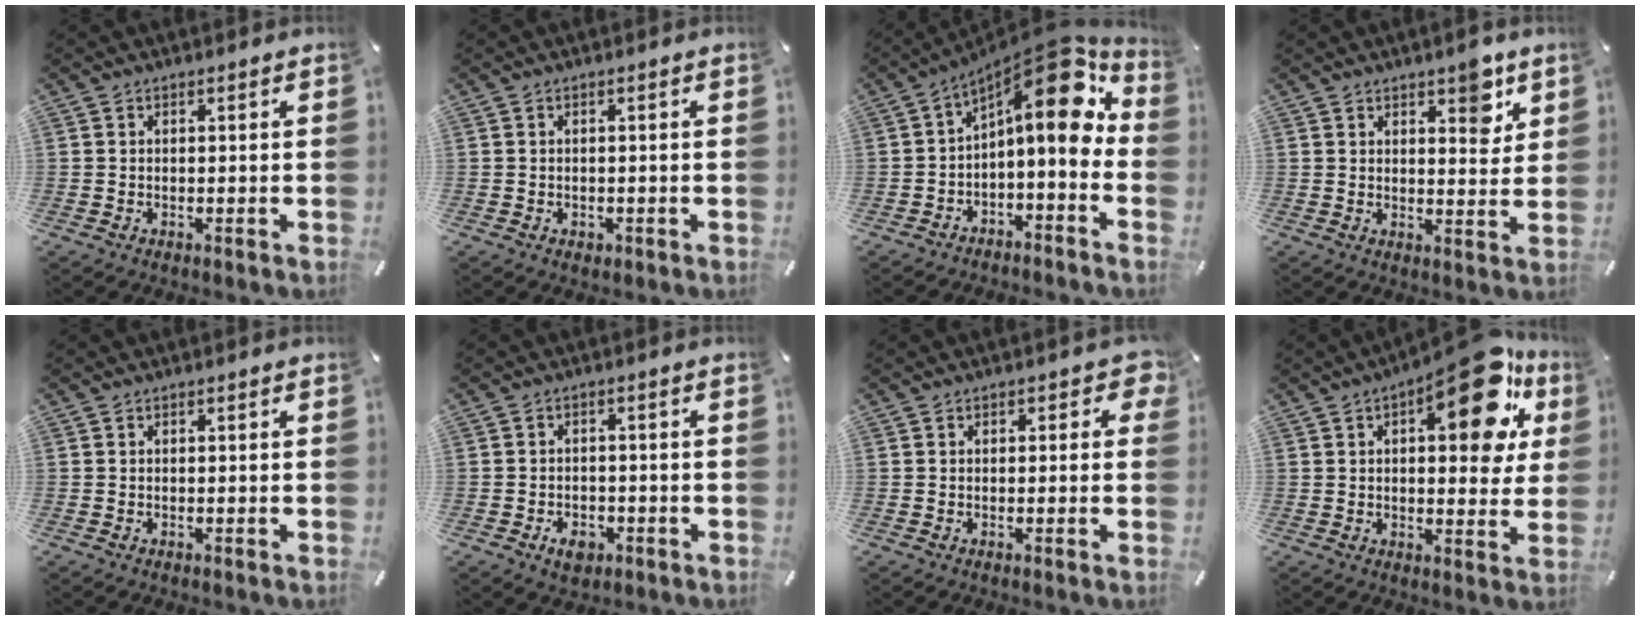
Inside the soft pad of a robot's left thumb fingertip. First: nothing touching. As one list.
[{"total": 0.8, "force": [-0.2, 0.6, 0.4], "torque": [-0.008, 0.003, -0.005]}, {"total": 14.9, "force": [6.4, 6.0, 12.1], "torque": [-0.154, -0.062, 0.097]}, {"total": 6.9, "force": [4.5, 3.6, 3.9], "torque": [-0.025, -0.030, 0.069]}, {"total": 0.0}, {"total": 4.4, "force": [-2.0, 3.0, 2.5], "torque": [-0.053, 0.005, -0.038]}, {"total": 2.7, "force": [0.7, 1.6, 2.0], "torque": [-0.017, -0.001, 0.005]}, {"total": 18.9, "force": [8.8, 7.3, 15.0], "torque": [-0.198, -0.042, 0.133]}]